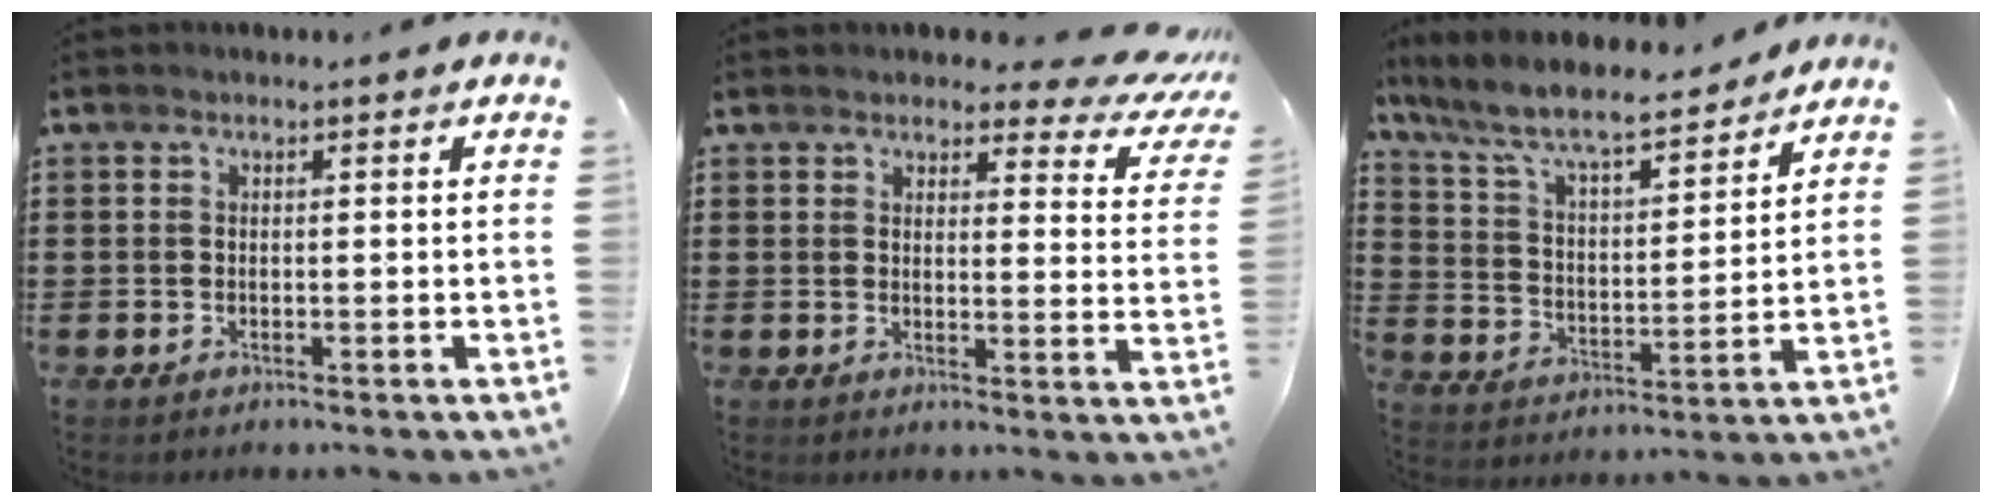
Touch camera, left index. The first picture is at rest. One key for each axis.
{"total": 4.4, "fx": 3.7, "fy": 1.2, "fz": 2.0, "tx": -0.039, "ty": -0.017, "tz": 0.063}
{"total": 8.3, "fx": 7.4, "fy": 1.0, "fz": 3.6, "tx": -0.102, "ty": -0.044, "tz": 0.126}